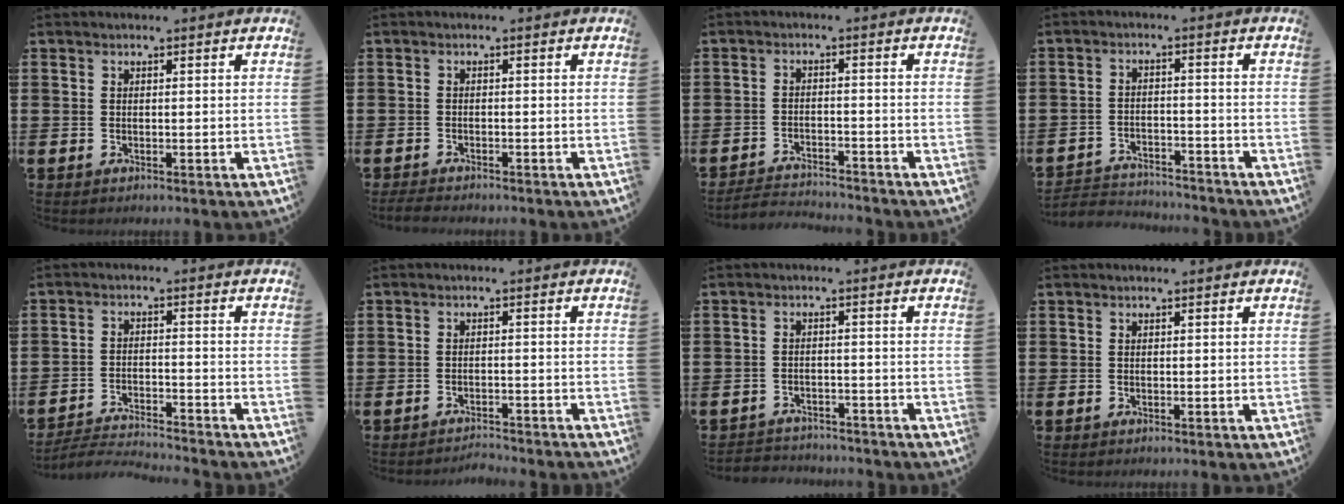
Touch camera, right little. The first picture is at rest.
{"total": 1.1, "force": [-1.0, 0.2, 0.4], "torque": [-0.010, 0.002, -0.021]}
{"total": 2.6, "force": [-2.6, 0.0, 0.0], "torque": [-0.005, 0.003, -0.057]}
{"total": 2.9, "force": [-2.8, 0.5, -0.1], "torque": [-0.007, 0.003, -0.063]}
{"total": 3.3, "force": [-3.3, -0.1, 0.2], "torque": [-0.005, 0.000, -0.069]}
{"total": 1.8, "force": [-1.8, -0.1, -0.1], "torque": [-0.003, 0.004, -0.038]}
{"total": 2.1, "force": [-2.1, 0.3, -0.3], "torque": [-0.002, 0.001, -0.049]}
{"total": 0.0}